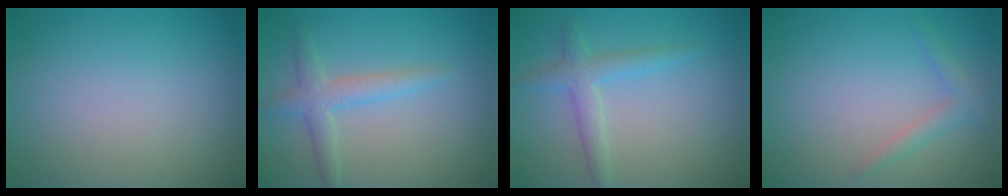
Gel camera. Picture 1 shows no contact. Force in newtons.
{"total": 2.7, "press": 2.7, "slide": 0.1}
{"total": 1.8, "press": 1.8, "slide": 0.1}
{"total": 1.5, "press": 1.5, "slide": 0.1}